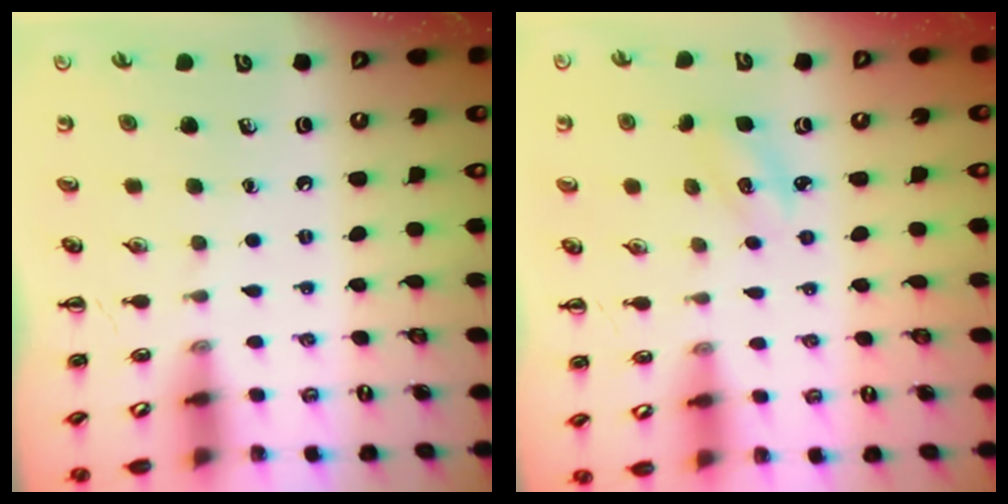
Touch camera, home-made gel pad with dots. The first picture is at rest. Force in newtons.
{"total": 2.8, "press": 2.7, "slide": 0.7}